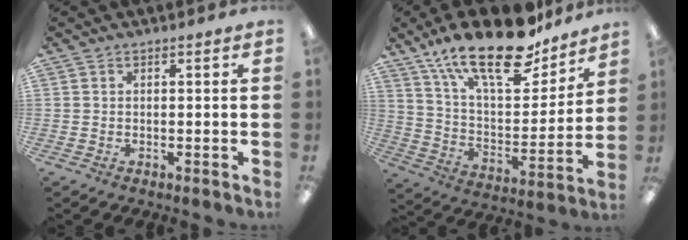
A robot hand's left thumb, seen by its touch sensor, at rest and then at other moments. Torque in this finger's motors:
{"motor_torque": [0.85, 0.10, 1.36, -1.41, 0.45]}